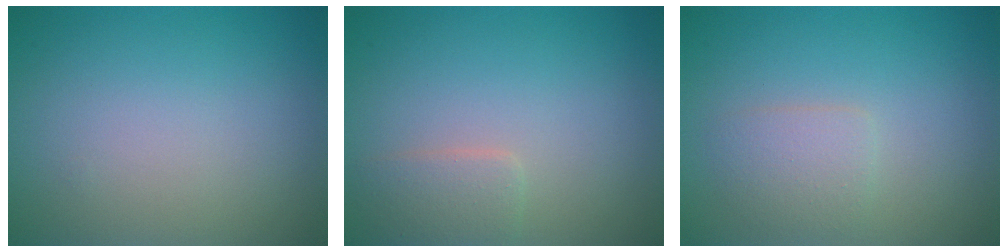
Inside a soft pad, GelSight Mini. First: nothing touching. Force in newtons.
{"total": 2.0, "press": 2.0, "slide": 0.0}
{"total": 1.9, "press": 1.9, "slide": 0.0}